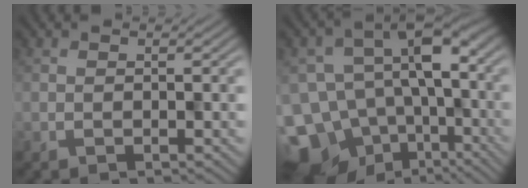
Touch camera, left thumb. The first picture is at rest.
{"total": 15.8, "force": [-6.5, 10.8, 9.6], "torque": [-0.187, -0.022, -0.084]}